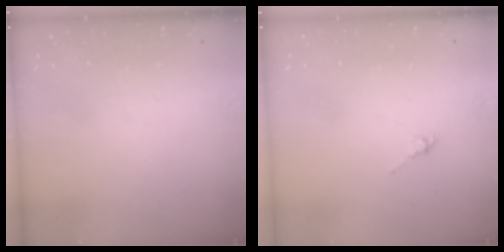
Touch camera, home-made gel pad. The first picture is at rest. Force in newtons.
{"total": 3.3, "press": 3.2, "slide": 0.8}